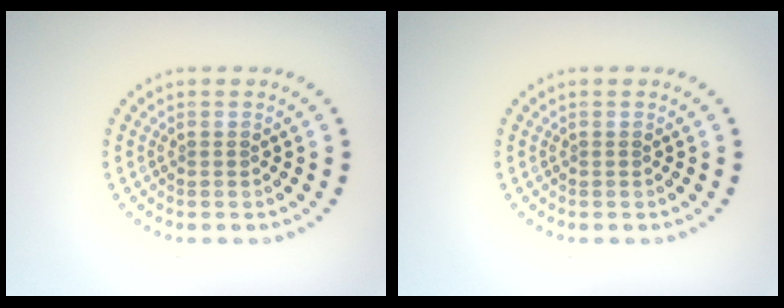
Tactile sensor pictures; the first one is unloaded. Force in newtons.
{"total": 0.0}